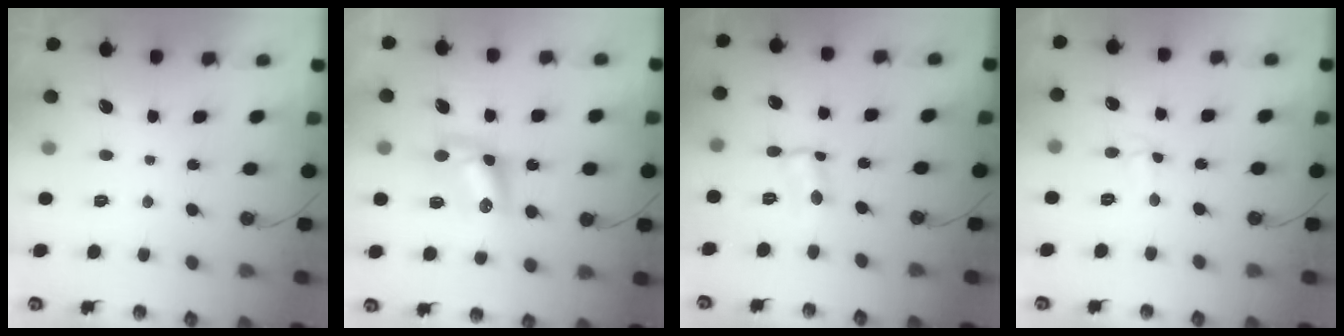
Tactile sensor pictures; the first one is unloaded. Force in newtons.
{"total": 9.9, "press": 9.9, "slide": 0.6}
{"total": 2.2, "press": 2.2, "slide": 0.1}
{"total": 4.2, "press": 4.0, "slide": 1.3}